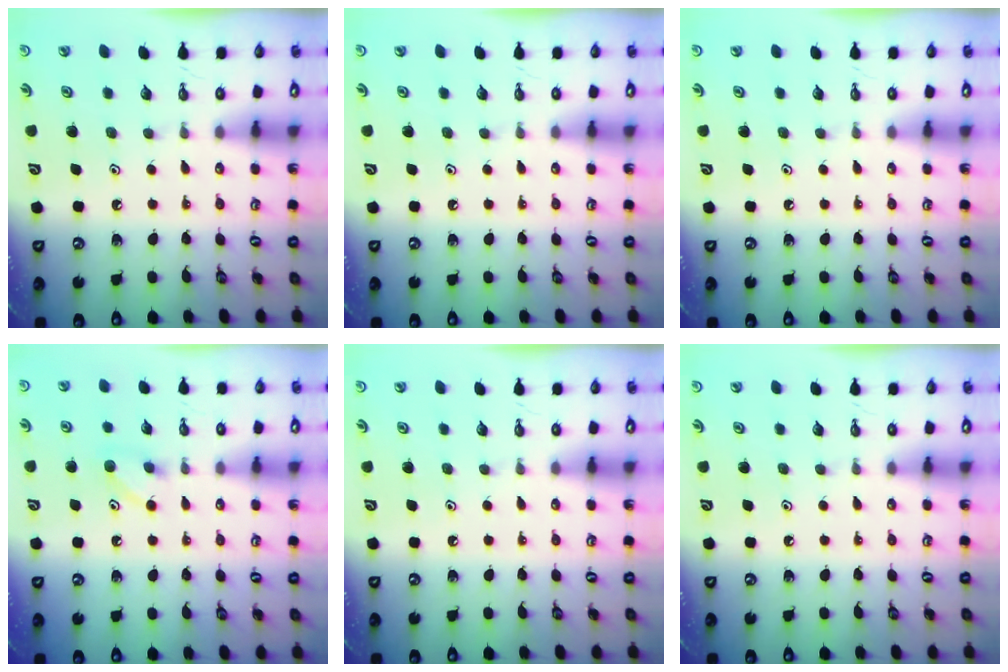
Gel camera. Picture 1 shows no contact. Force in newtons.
{"total": 0.0}
{"total": 0.0}
{"total": 5.2, "press": 5.2, "slide": 0.8}
{"total": 0.0}
{"total": 0.0}